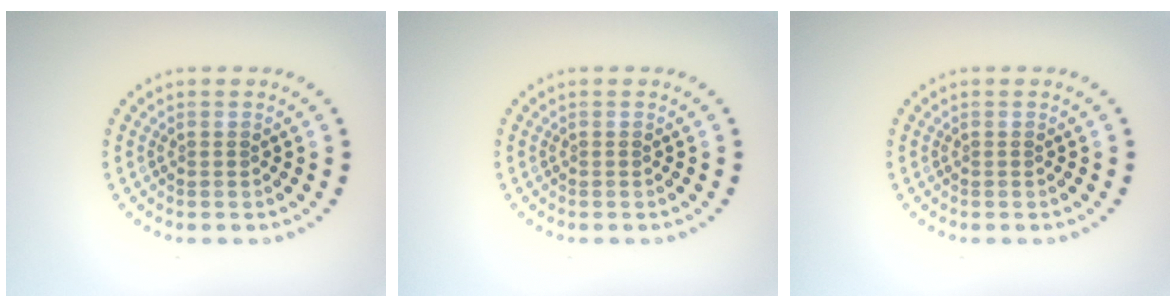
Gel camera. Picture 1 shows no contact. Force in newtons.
{"total": 0.0}
{"total": 0.0}